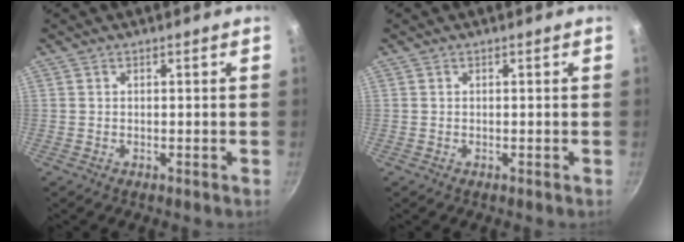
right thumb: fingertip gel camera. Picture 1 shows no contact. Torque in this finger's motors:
{"motor_torque": [-0.21, 0.19, 0.01, 0.00, 0.01]}